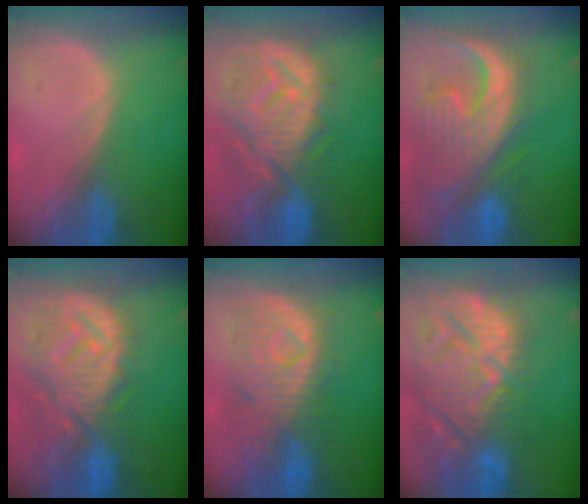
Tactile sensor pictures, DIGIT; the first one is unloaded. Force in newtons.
{"total": 12.4, "press": 11.0, "slide": 5.7}
{"total": 13.4, "press": 11.4, "slide": 7.0}
{"total": 12.8, "press": 11.3, "slide": 6.0}
{"total": 9.8, "press": 9.1, "slide": 3.6}
{"total": 15.3, "press": 13.1, "slide": 7.9}